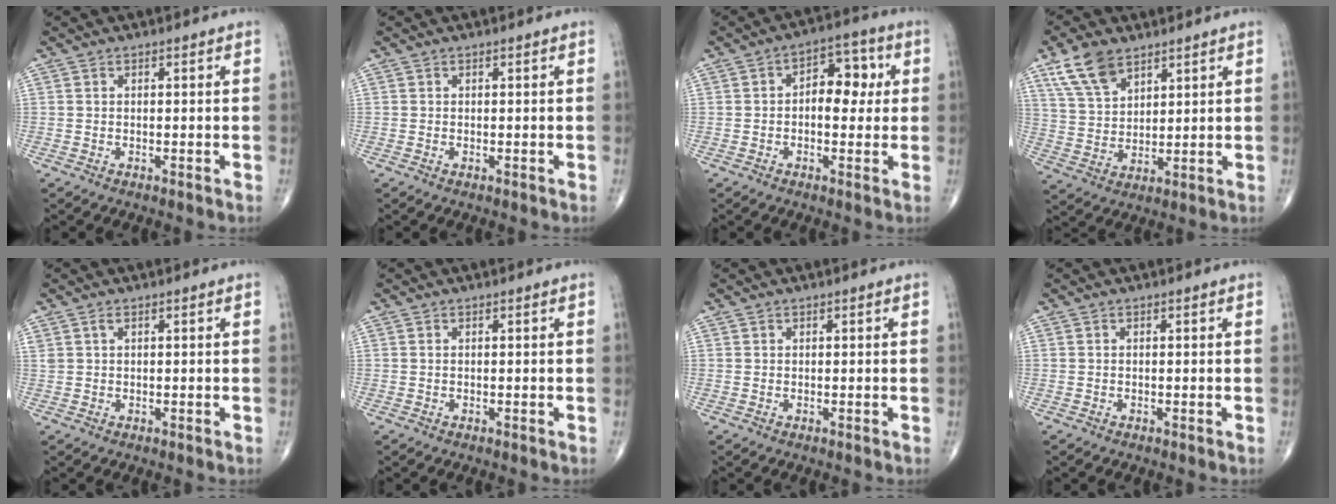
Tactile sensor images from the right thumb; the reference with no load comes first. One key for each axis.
{"total": 0.0}
{"total": 8.1, "fx": 0.8, "fy": 5.1, "fz": 6.3, "tx": -0.053, "ty": 0.023, "tz": 0.005}
{"total": 9.4, "fx": 6.1, "fy": 4.9, "fz": 5.2, "tx": -0.090, "ty": -0.023, "tz": 0.125}
{"total": 1.1, "fx": 0.7, "fy": 0.6, "fz": 0.6, "tx": -0.015, "ty": 0.011, "tz": 0.015}
{"total": 0.0}
{"total": 0.0}
{"total": 0.0}